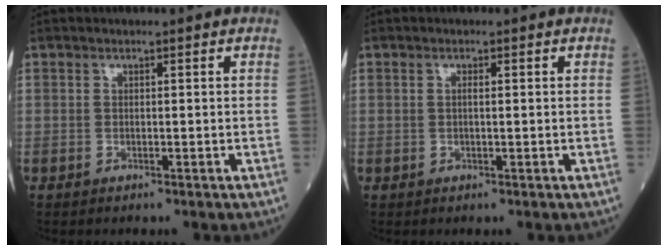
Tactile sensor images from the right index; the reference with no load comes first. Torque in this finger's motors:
{"motor_torque": [0.01, 0.01, -0.09, 0.00]}